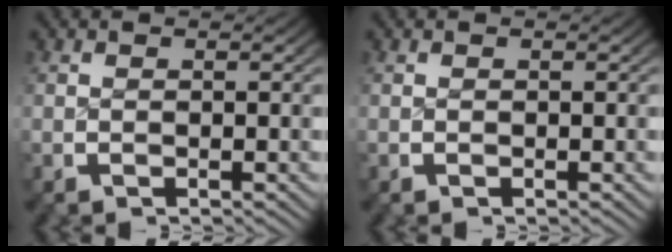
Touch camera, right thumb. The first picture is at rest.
{"total": 0.0}